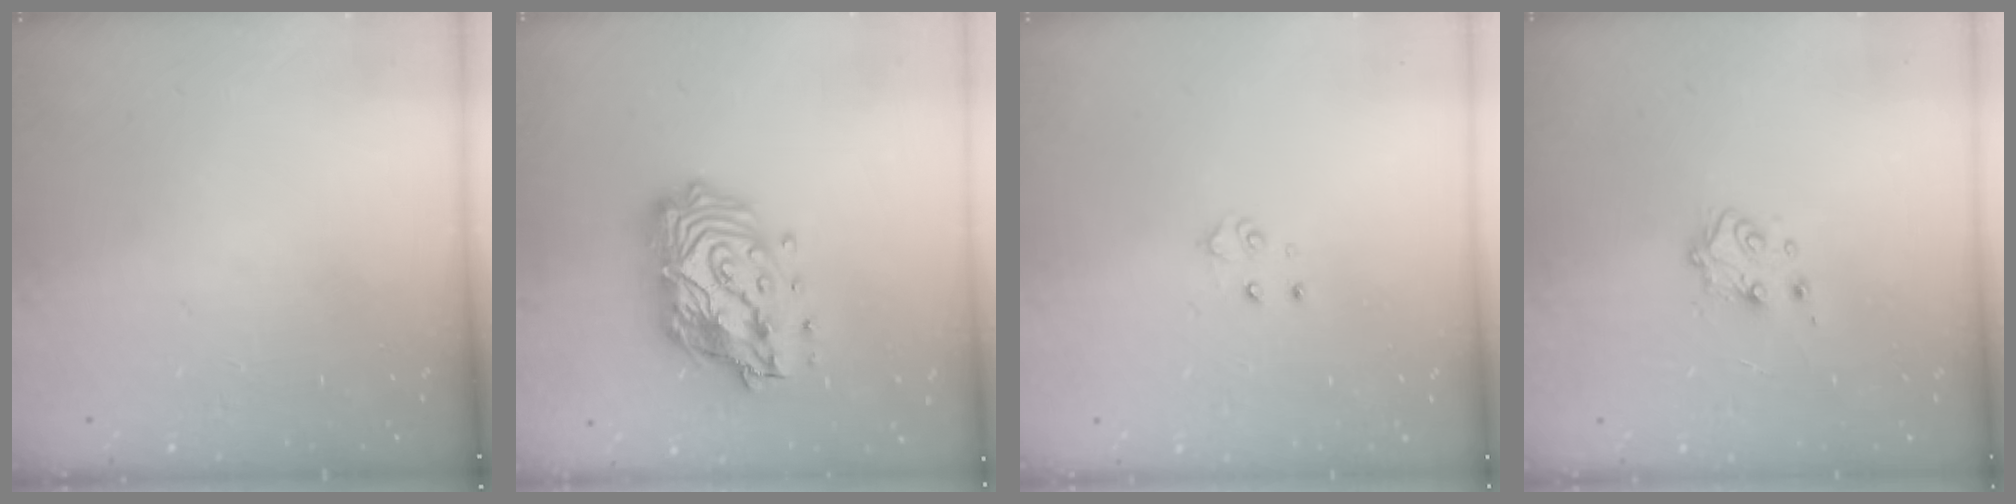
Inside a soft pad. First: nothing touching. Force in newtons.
{"total": 18.6, "press": 18.5, "slide": 1.9}
{"total": 3.9, "press": 3.9, "slide": 0.3}
{"total": 4.8, "press": 4.8, "slide": 0.4}